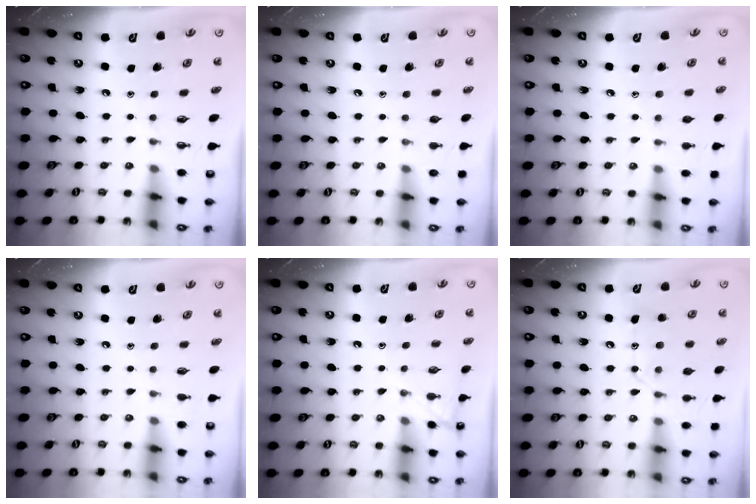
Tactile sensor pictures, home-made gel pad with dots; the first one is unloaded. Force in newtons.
{"total": 0.0}
{"total": 5.3, "press": 5.3, "slide": 0.6}
{"total": 2.8, "press": 2.8, "slide": 0.2}
{"total": 2.1, "press": 2.1, "slide": 0.3}
{"total": 13.7, "press": 13.7, "slide": 0.9}